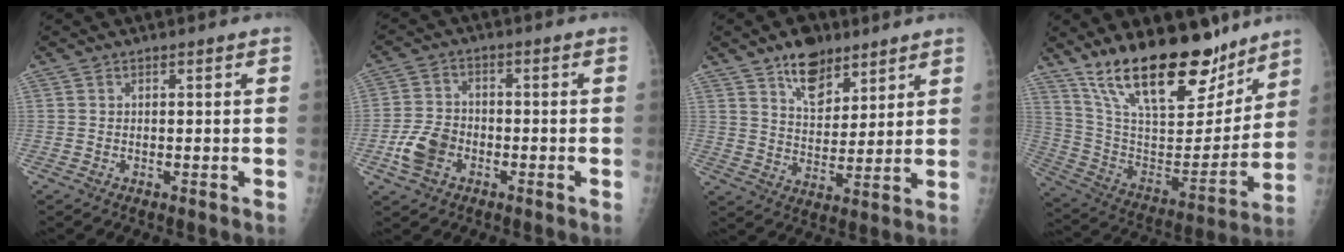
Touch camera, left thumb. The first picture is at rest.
{"total": 7.0, "force": [-2.8, 5.0, 4.1], "torque": [-0.077, 0.014, -0.053]}
{"total": 10.3, "force": [6.8, 5.6, 5.2], "torque": [-0.056, -0.044, 0.118]}
{"total": 25.8, "force": [18.3, 10.1, 15.1], "torque": [-0.212, -0.083, 0.314]}